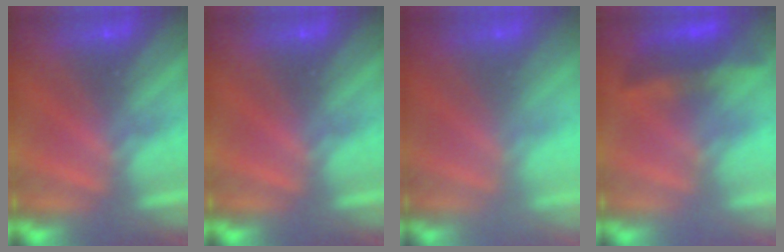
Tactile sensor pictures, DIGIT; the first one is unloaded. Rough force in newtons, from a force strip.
{"total": 0.0}
{"total": 2.9}
{"total": 3.2}